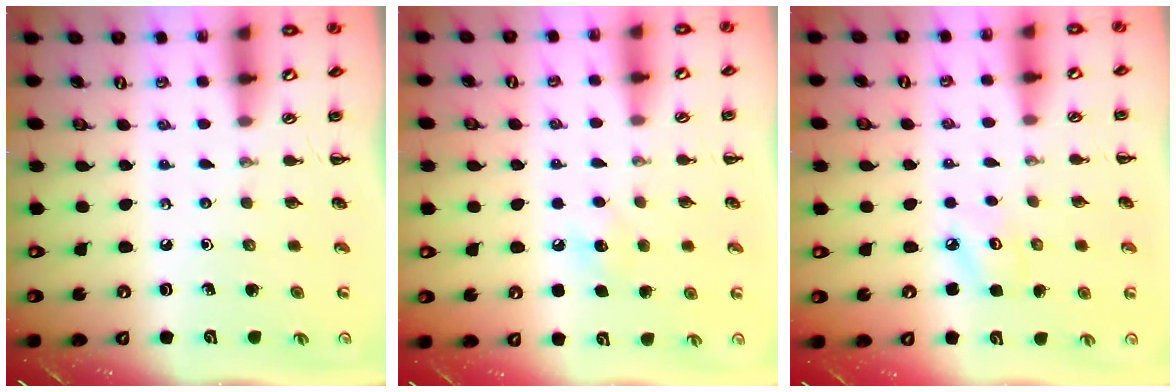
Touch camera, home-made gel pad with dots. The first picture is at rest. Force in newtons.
{"total": 7.4, "press": 7.2, "slide": 2.0}
{"total": 3.9, "press": 3.7, "slide": 0.9}